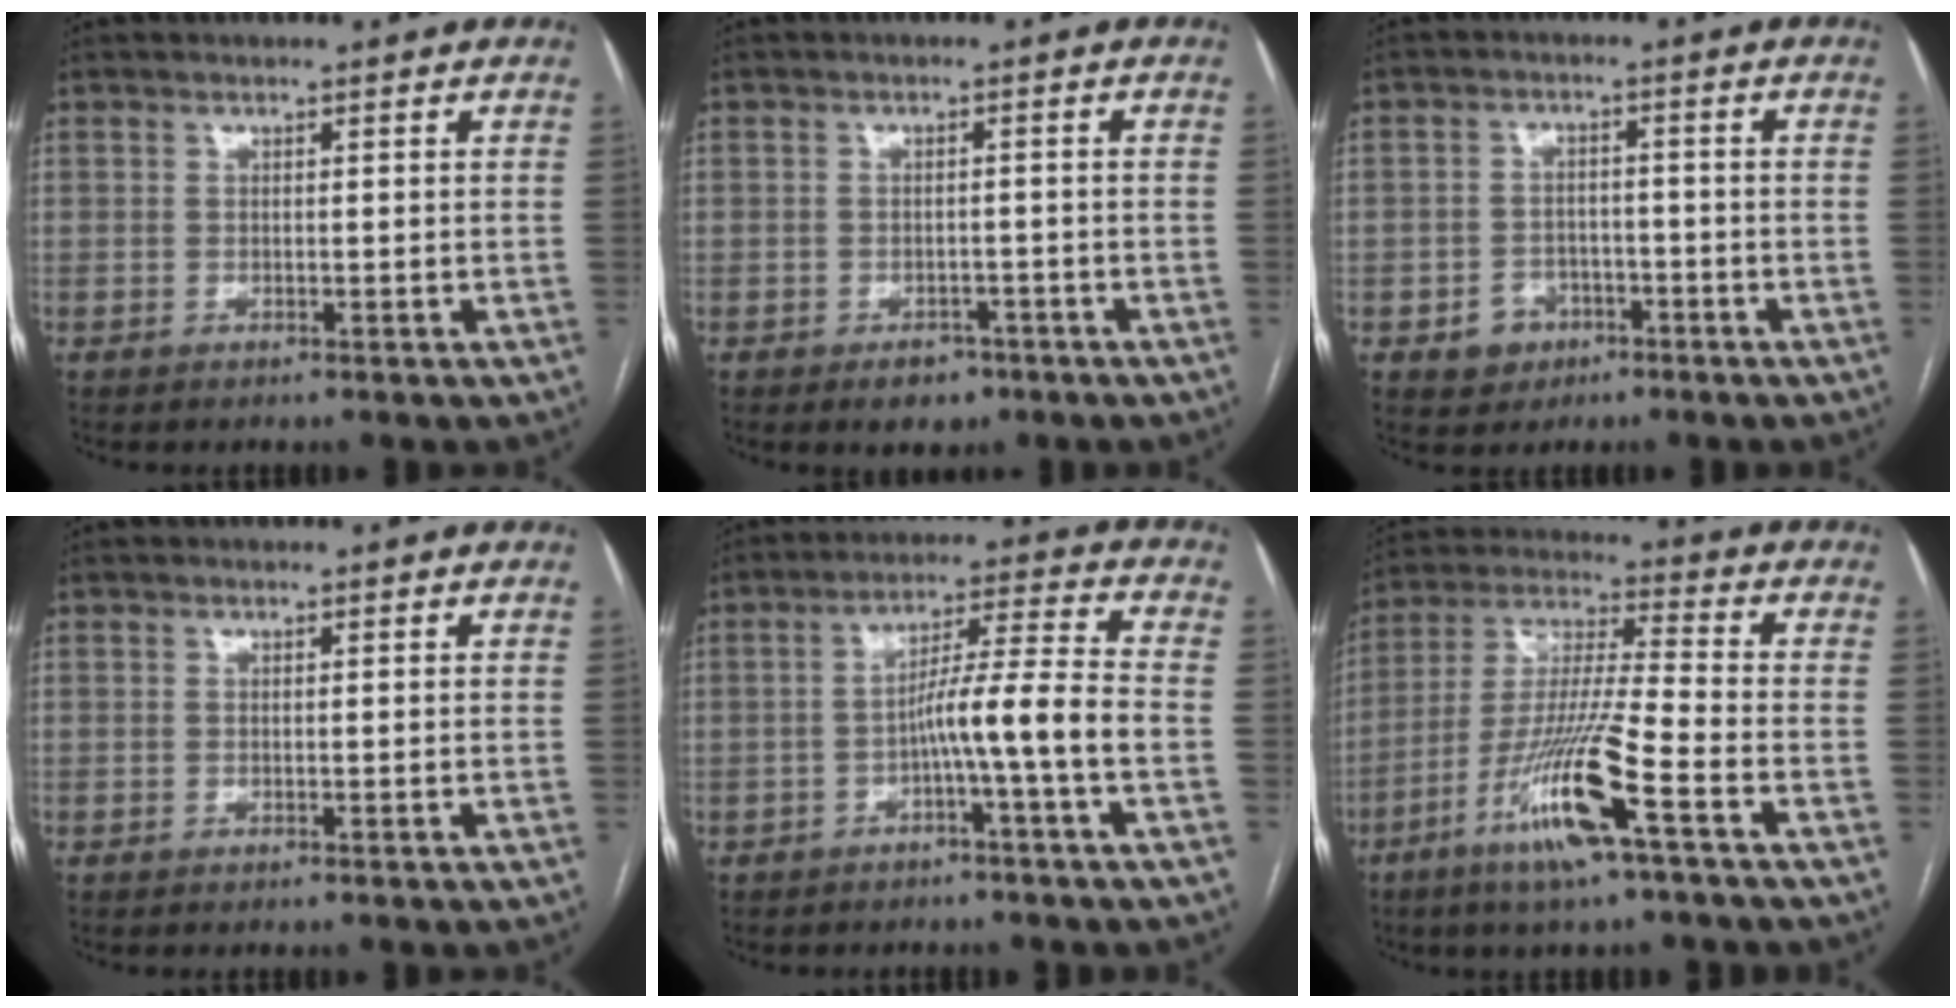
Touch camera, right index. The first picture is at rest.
{"total": 3.5, "force": [-2.2, 2.3, 1.4], "torque": [-0.013, 0.005, -0.023]}
{"total": 4.6, "force": [-2.2, 3.9, 1.2], "torque": [-0.011, 0.011, -0.024]}
{"total": 0.0}
{"total": 10.1, "force": [-3.1, -2.2, 9.3], "torque": [-0.154, 0.018, -0.055]}
{"total": 14.3, "force": [-7.1, 0.0, 12.4], "torque": [-0.253, -0.018, -0.134]}